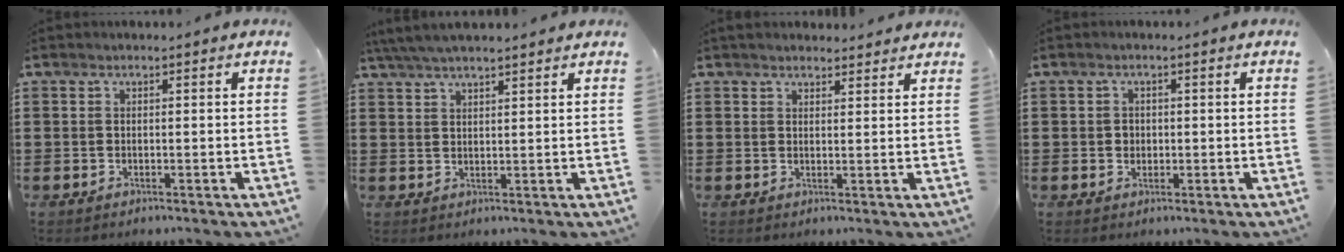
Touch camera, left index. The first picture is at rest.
{"total": 4.3, "force": [3.8, 0.4, 1.9], "torque": [-0.048, -0.002, 0.070]}
{"total": 2.2, "force": [2.2, 0.4, 0.2], "torque": [-0.008, 0.000, 0.042]}
{"total": 1.4, "force": [0.1, 1.3, 0.5], "torque": [-0.013, 0.008, 0.000]}